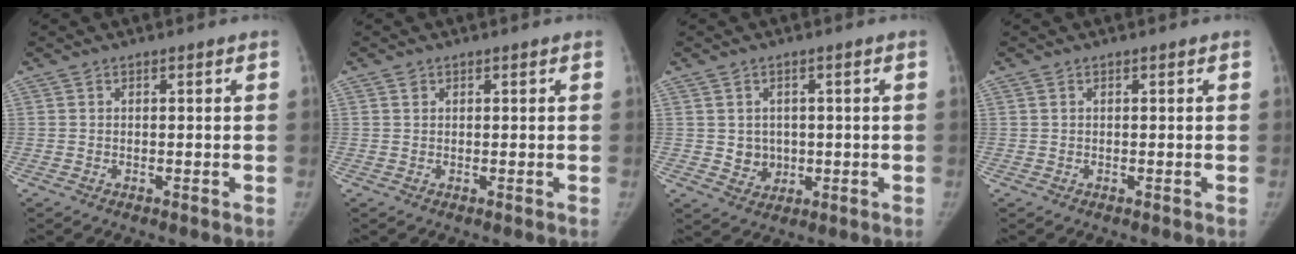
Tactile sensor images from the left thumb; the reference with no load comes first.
{"total": 0.6, "force": [0.4, 0.5, 0.1], "torque": [0.006, -0.008, 0.005]}
{"total": 3.9, "force": [0.0, 3.6, 1.5], "torque": [-0.004, -0.008, 0.009]}
{"total": 0.5, "force": [0.3, 0.3, 0.3], "torque": [-0.008, 0.004, 0.007]}